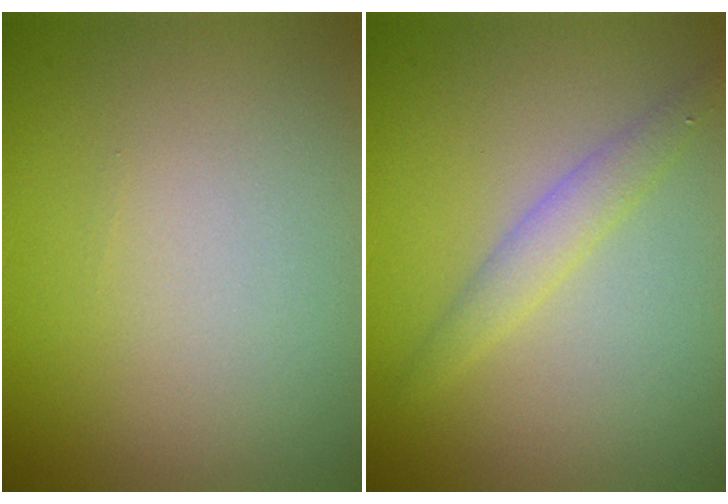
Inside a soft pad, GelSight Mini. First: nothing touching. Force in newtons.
{"total": 1.9, "press": 1.9, "slide": 0.1}